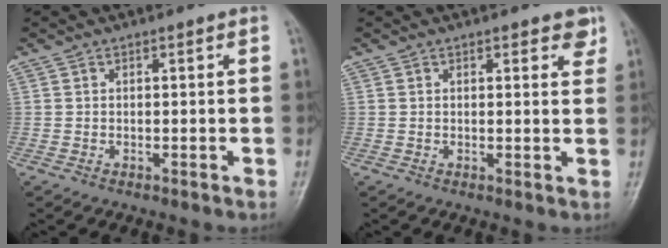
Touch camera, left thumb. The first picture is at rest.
{"total": 3.2, "force": [2.0, 1.4, 1.9], "torque": [-0.002, -0.008, 0.020]}